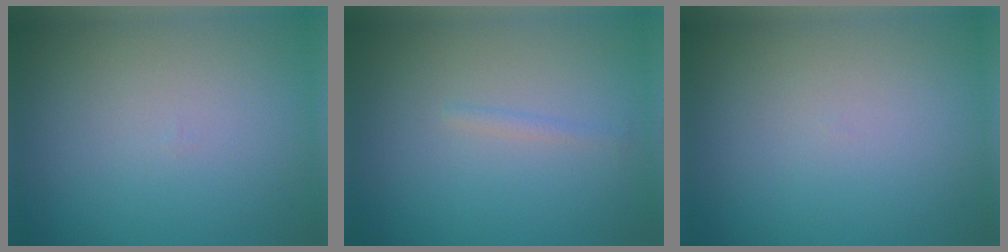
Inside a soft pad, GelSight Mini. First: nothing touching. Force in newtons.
{"total": 0.6, "press": 0.6, "slide": 0.0}
{"total": 0.0}